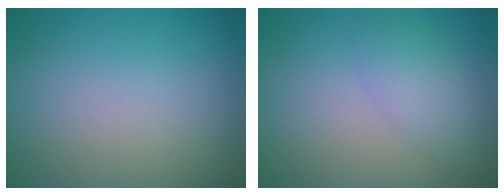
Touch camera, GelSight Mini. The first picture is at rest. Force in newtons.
{"total": 2.7, "press": 2.7, "slide": 0.2}